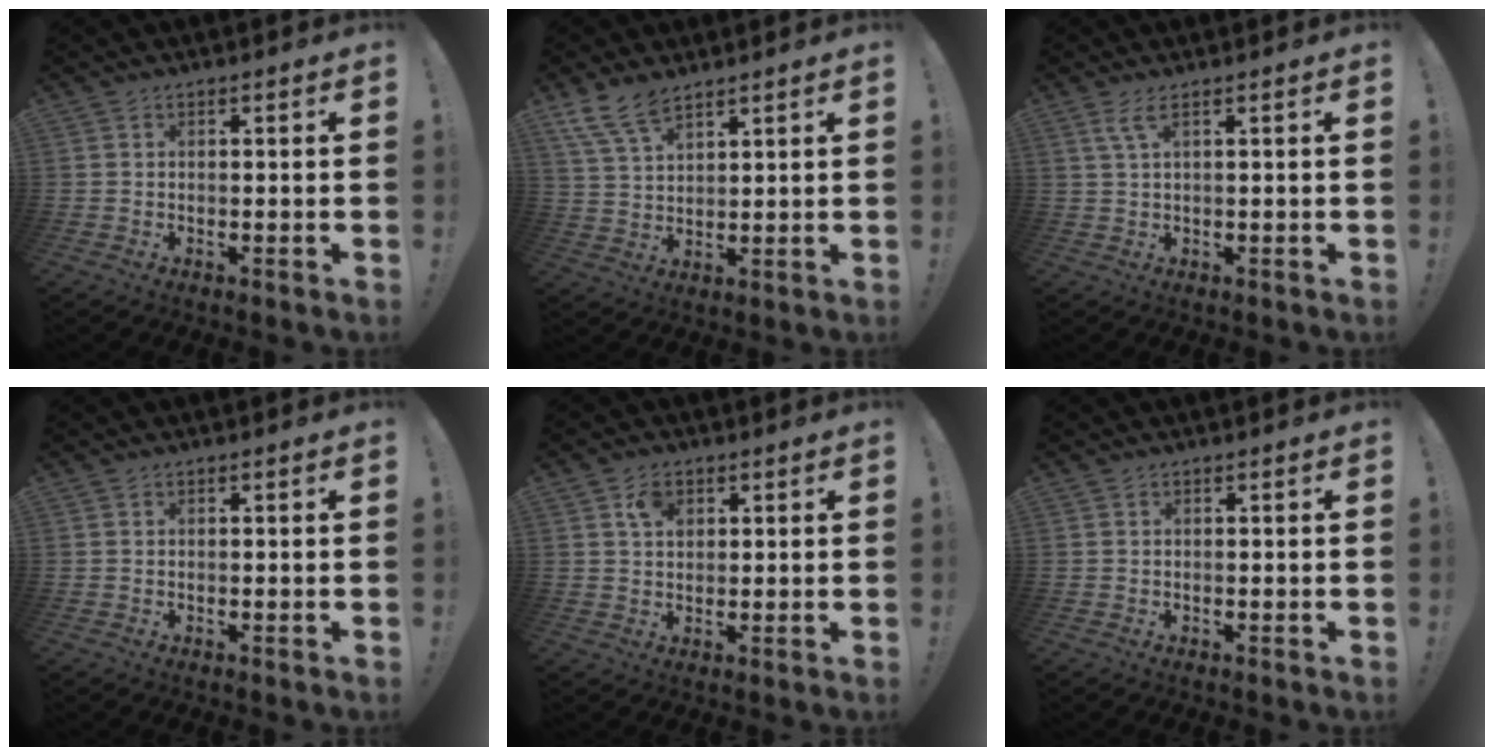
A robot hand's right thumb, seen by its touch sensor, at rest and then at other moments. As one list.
[{"total": 8.4, "force": [6.5, 3.5, 4.2], "torque": [-0.088, -0.026, 0.126]}, {"total": 3.5, "force": [1.7, 0.6, 3.0], "torque": [-0.061, -0.001, 0.030]}, {"total": 0.0}, {"total": 4.8, "force": [2.2, 3.4, 2.6], "torque": [-0.041, -0.001, 0.040]}, {"total": 0.0}]